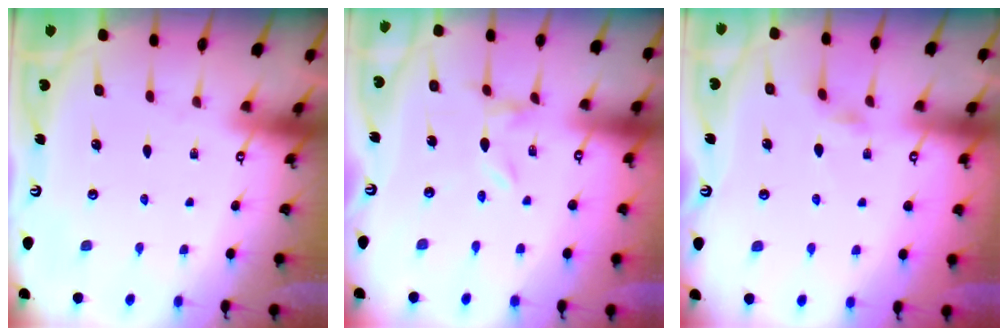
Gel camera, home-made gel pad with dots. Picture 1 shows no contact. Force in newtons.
{"total": 0.0}
{"total": 1.8, "press": 1.8, "slide": 0.3}